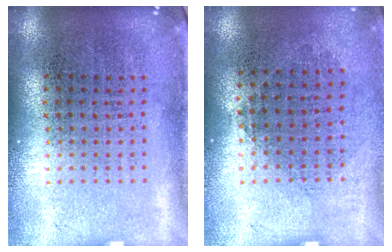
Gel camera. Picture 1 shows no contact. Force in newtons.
{"total": 0.9, "press": 0.8, "slide": 0.4}